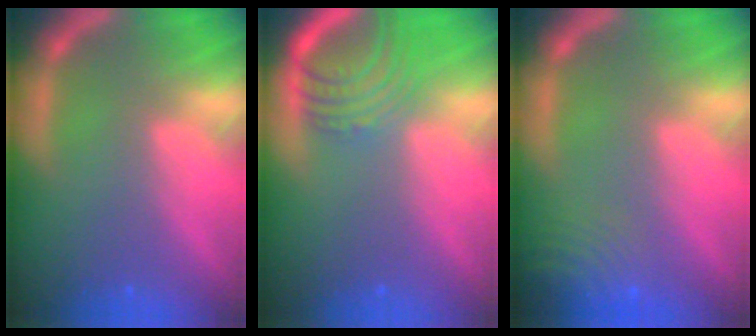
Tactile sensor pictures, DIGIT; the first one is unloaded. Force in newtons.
{"total": 6.5}
{"total": 9.5}